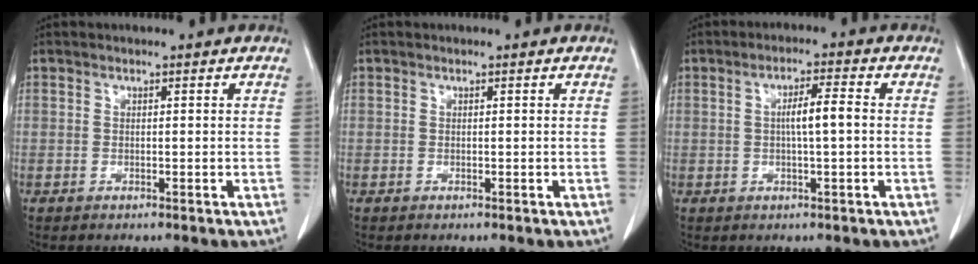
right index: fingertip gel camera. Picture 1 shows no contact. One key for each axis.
{"total": 0.0}
{"total": 4.3, "fx": 0.1, "fy": 0.4, "fz": 4.3, "tx": -0.076, "ty": 0.006, "tz": 0.001}